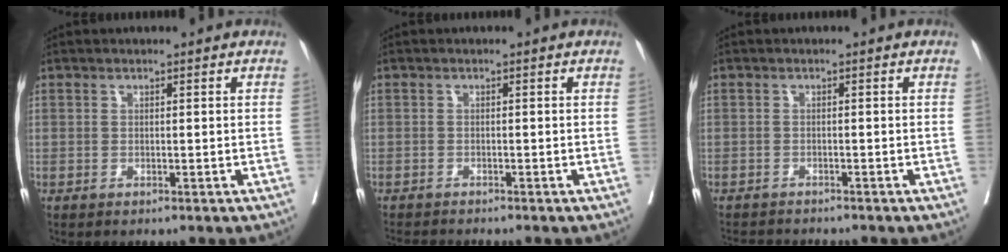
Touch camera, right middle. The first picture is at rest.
{"total": 3.1, "force": [-3.0, -0.4, 0.7], "torque": [-0.005, -0.013, -0.051]}
{"total": 4.6, "force": [-4.5, 0.2, 1.1], "torque": [-0.009, -0.010, -0.071]}